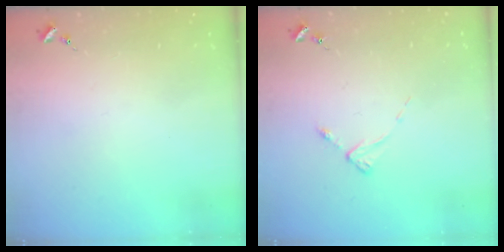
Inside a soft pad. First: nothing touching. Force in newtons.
{"total": 2.4, "press": 2.4, "slide": 0.3}